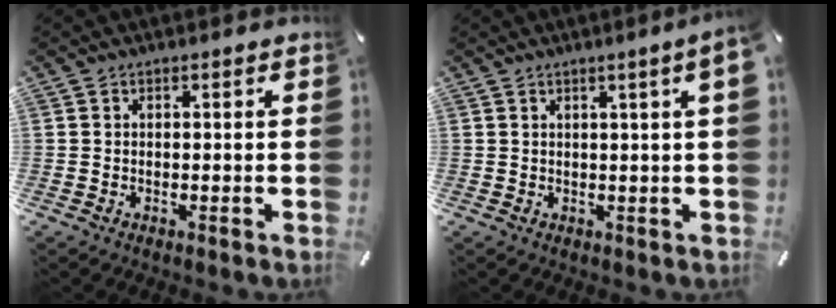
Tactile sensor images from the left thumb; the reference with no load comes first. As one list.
[{"total": 3.8, "force": [1.4, -0.1, 3.6], "torque": [-0.066, -0.003, 0.022]}]